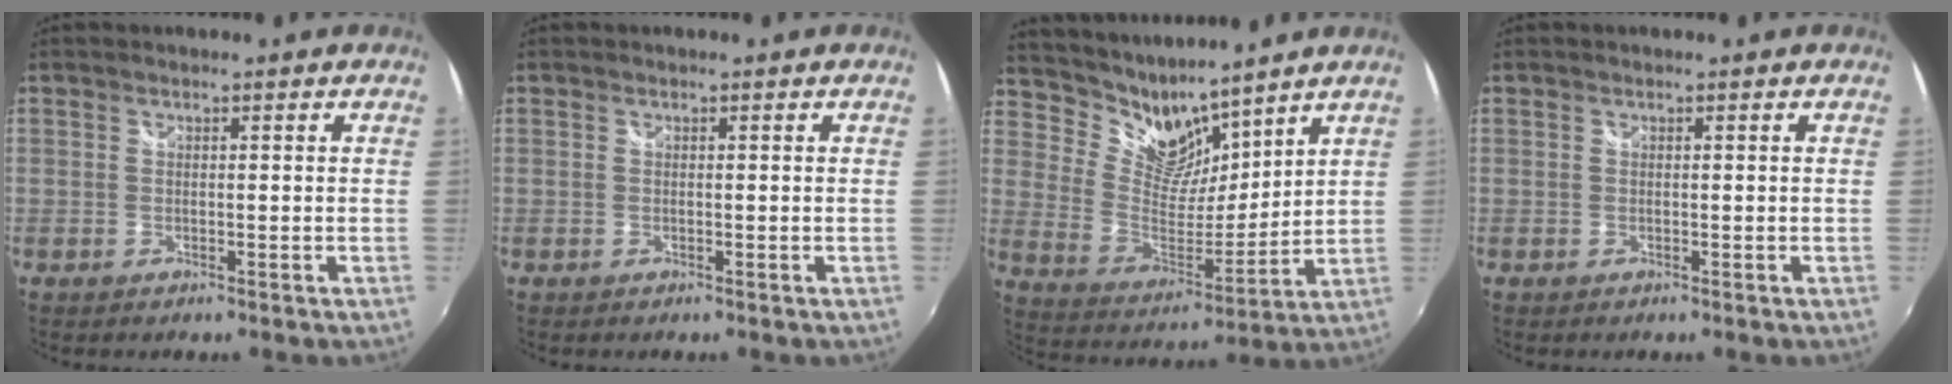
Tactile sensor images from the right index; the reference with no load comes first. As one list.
[{"total": 0.0}, {"total": 11.8, "force": [10.1, 4.9, 3.5], "torque": [-0.073, -0.010, 0.198]}, {"total": 0.0}]